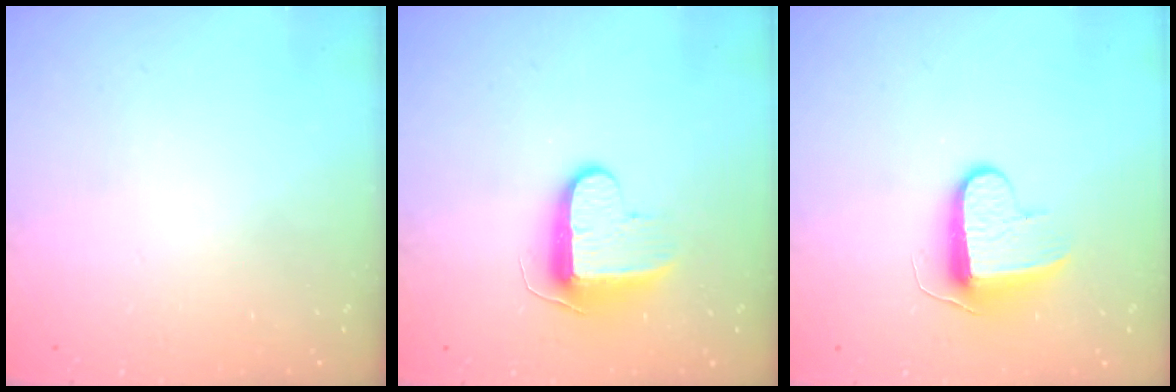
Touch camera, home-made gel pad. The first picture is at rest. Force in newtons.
{"total": 10.5, "press": 10.4, "slide": 1.0}
{"total": 9.0, "press": 9.0, "slide": 0.5}